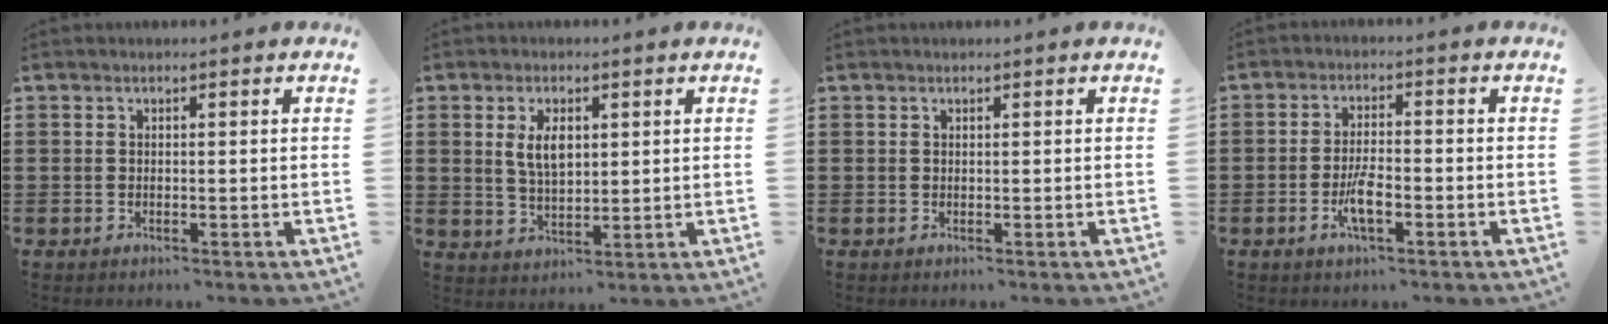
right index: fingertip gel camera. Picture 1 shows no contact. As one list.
[{"total": 4.9, "force": [1.3, 2.4, 4.1], "torque": [-0.079, 0.005, 0.020]}, {"total": 0.0}, {"total": 4.8, "force": [-2.0, 1.4, 4.1], "torque": [-0.088, -0.001, -0.042]}]